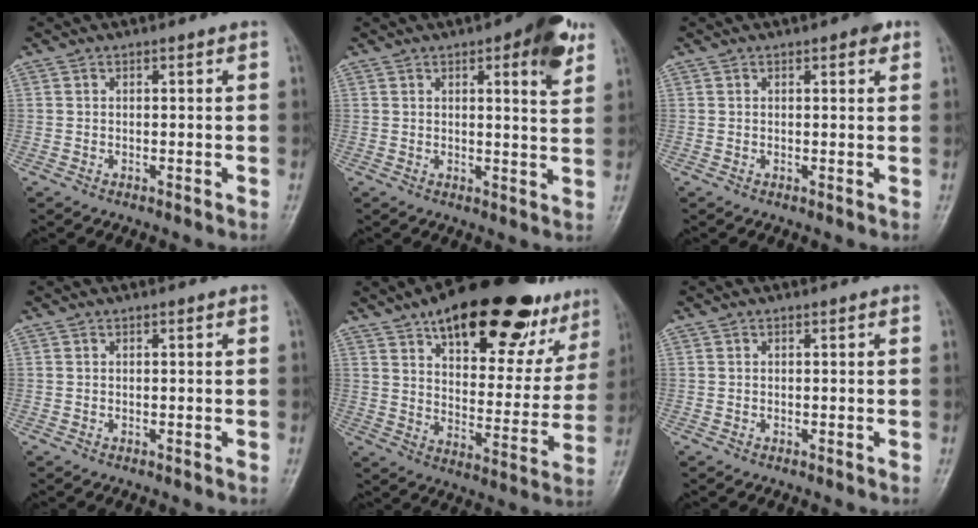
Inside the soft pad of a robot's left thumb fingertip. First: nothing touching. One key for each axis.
{"total": 8.6, "fx": 4.4, "fy": 2.5, "fz": 7.0, "tx": -0.074, "ty": -0.016, "tz": 0.050}
{"total": 2.8, "fx": 1.5, "fy": 1.0, "fz": 2.1, "tx": -0.018, "ty": -0.002, "tz": 0.014}
{"total": 0.0}
{"total": 28.2, "fx": 18.7, "fy": 11.6, "fz": 17.6, "tx": -0.213, "ty": -0.049, "tz": 0.267}
{"total": 0.0}